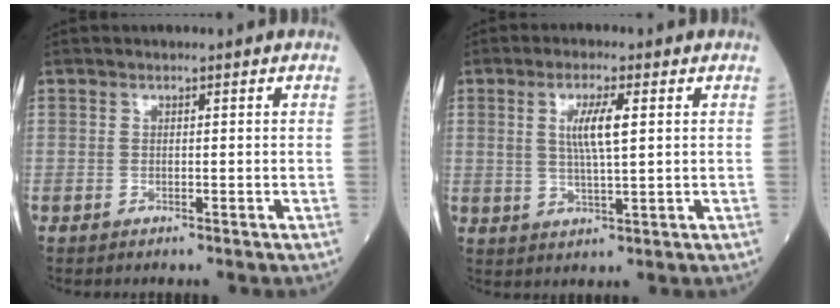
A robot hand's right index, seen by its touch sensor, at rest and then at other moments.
{"total": 5.7, "force": [1.5, 0.6, 5.5], "torque": [-0.107, 0.000, 0.029]}